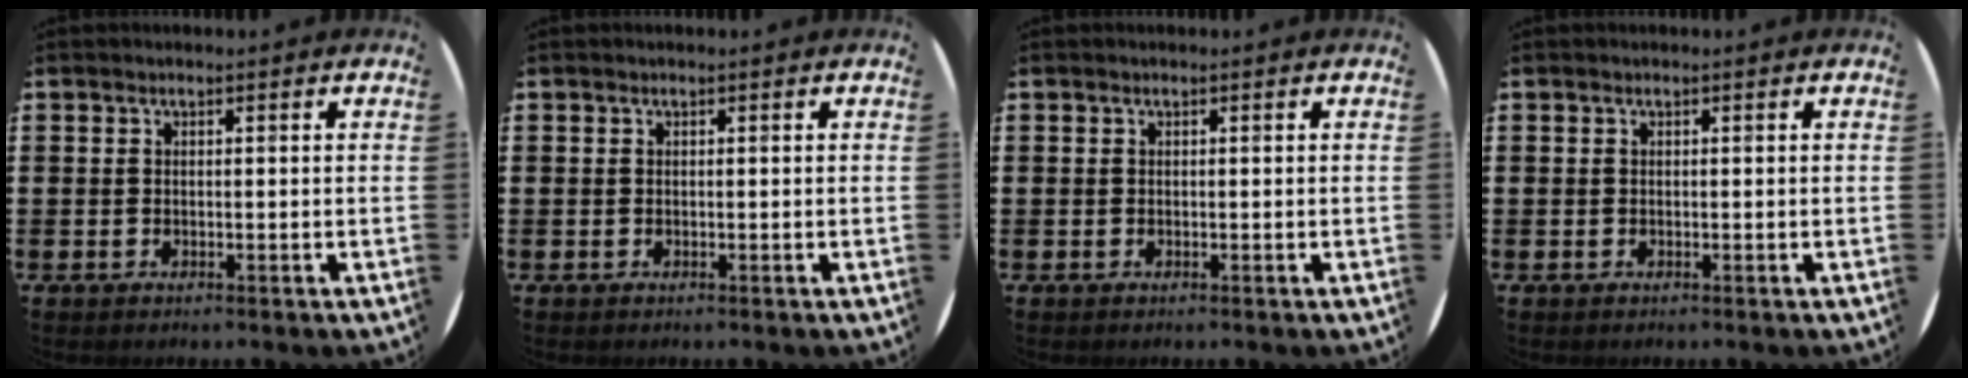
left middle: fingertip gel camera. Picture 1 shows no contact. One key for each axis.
{"total": 0.0}
{"total": 0.0}
{"total": 0.0}